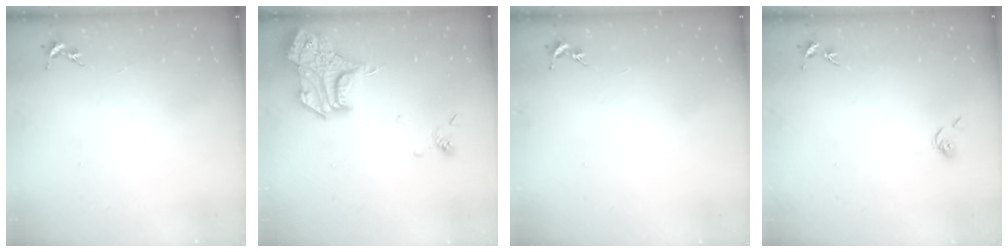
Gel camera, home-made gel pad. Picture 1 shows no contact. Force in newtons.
{"total": 19.9, "press": 19.8, "slide": 1.8}
{"total": 0.0}
{"total": 5.1, "press": 5.1, "slide": 0.5}